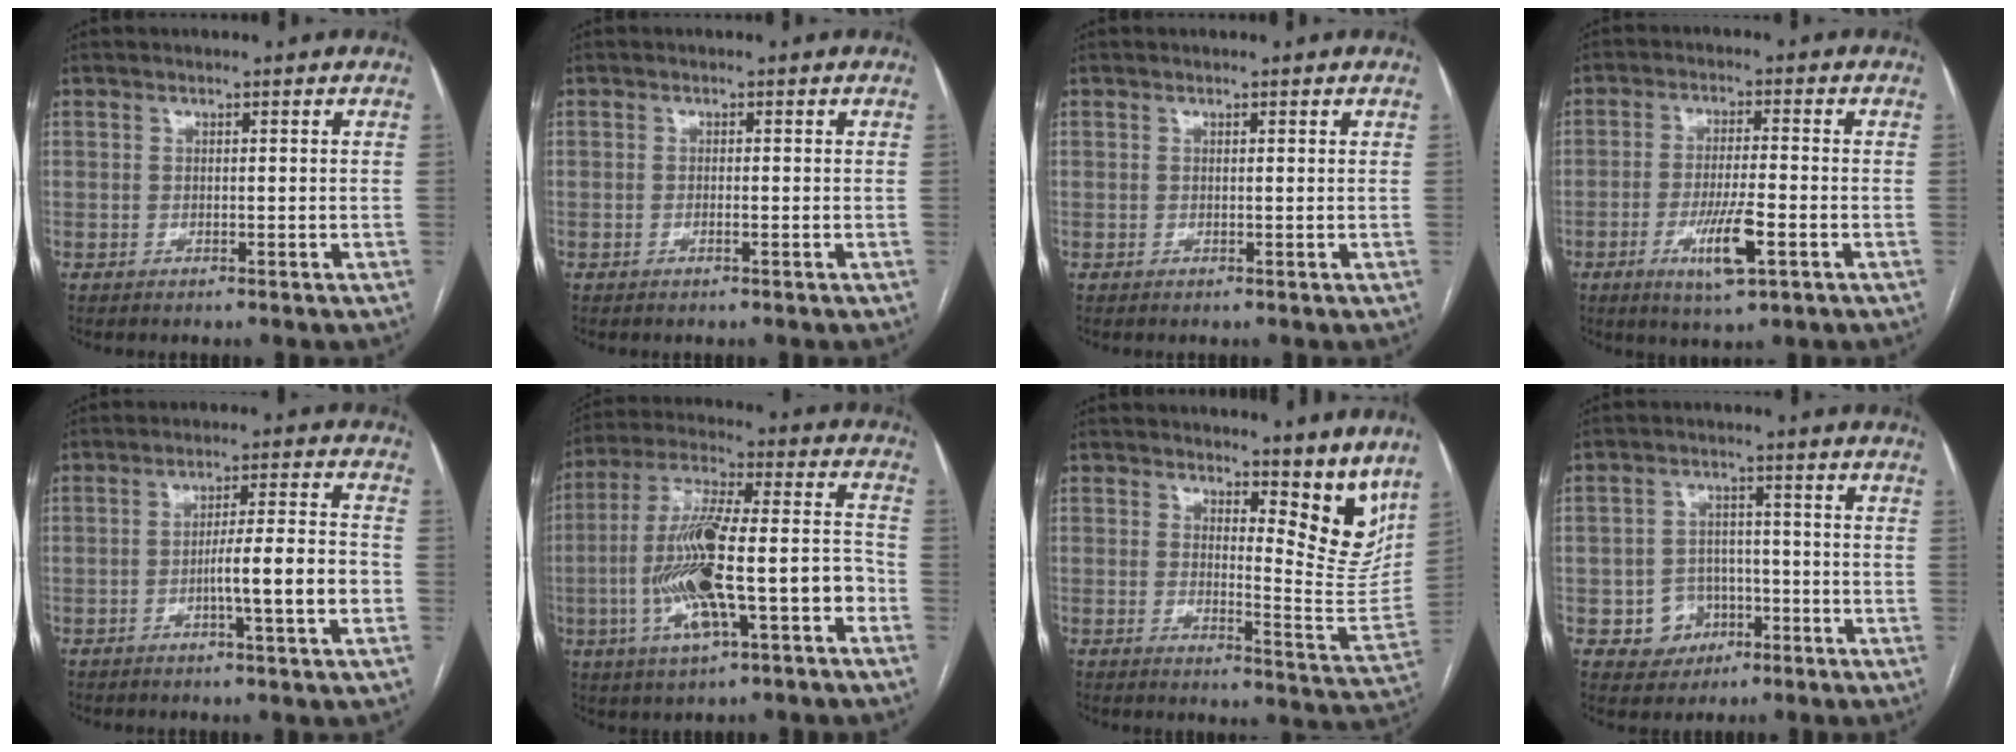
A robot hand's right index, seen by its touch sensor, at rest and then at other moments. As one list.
[{"total": 0.6, "force": [-0.3, 0.1, 0.6], "torque": [-0.012, 0.000, -0.003]}, {"total": 0.0}, {"total": 7.7, "force": [-3.1, 0.9, 7.0], "torque": [-0.131, -0.014, -0.051]}, {"total": 8.8, "force": [-2.5, 0.0, 8.4], "torque": [-0.133, 0.009, -0.040]}, {"total": 18.1, "force": [-5.7, 3.7, 16.8], "torque": [-0.317, 0.015, -0.090]}, {"total": 10.3, "force": [8.4, 2.7, 5.4], "torque": [-0.054, -0.040, 0.100]}, {"total": 6.0, "force": [-2.3, 5.4, 1.2], "torque": [-0.015, 0.014, -0.026]}]